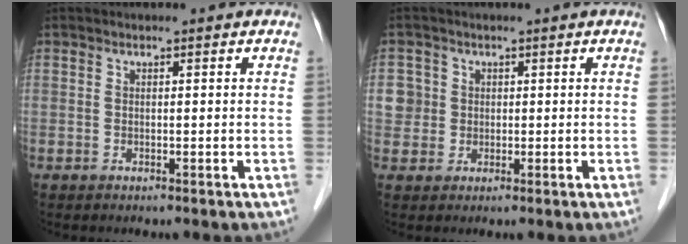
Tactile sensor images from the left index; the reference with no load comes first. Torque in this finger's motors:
{"motor_torque": [0.00, 0.05, -0.02, -0.01]}